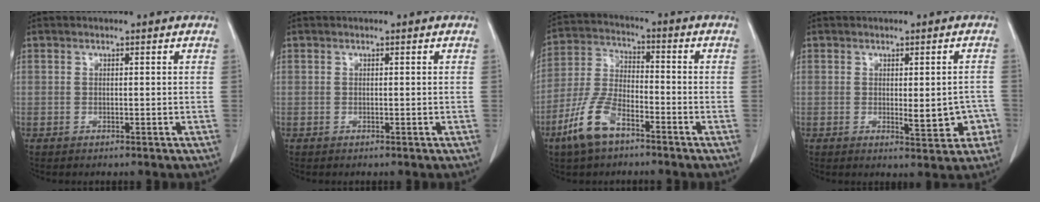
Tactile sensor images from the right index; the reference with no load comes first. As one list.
[{"total": 0.0}, {"total": 9.7, "force": [-5.9, 4.0, 6.6], "torque": [-0.157, -0.001, -0.118]}, {"total": 5.4, "force": [-1.2, 1.9, 4.9], "torque": [-0.054, -0.004, -0.010]}]